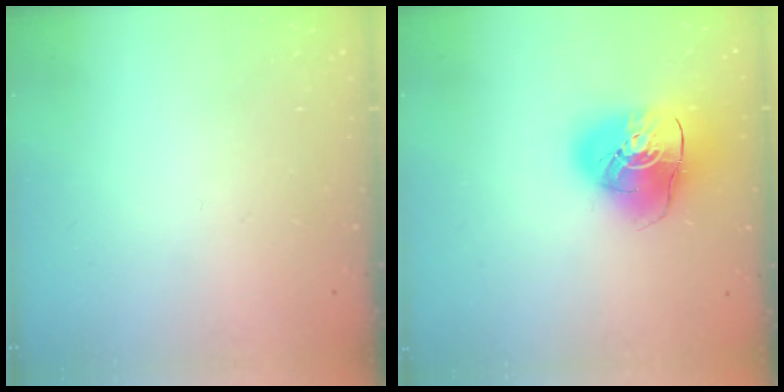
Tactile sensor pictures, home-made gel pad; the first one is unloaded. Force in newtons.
{"total": 15.4, "press": 15.2, "slide": 2.3}